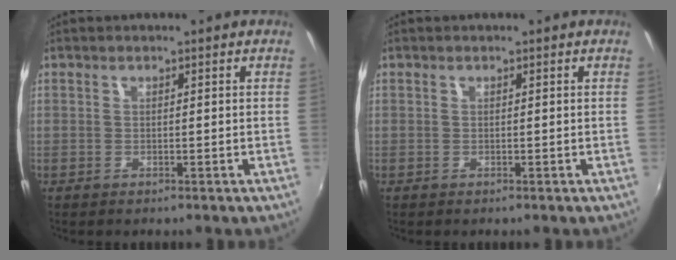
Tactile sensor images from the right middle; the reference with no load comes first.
{"total": 0.0}